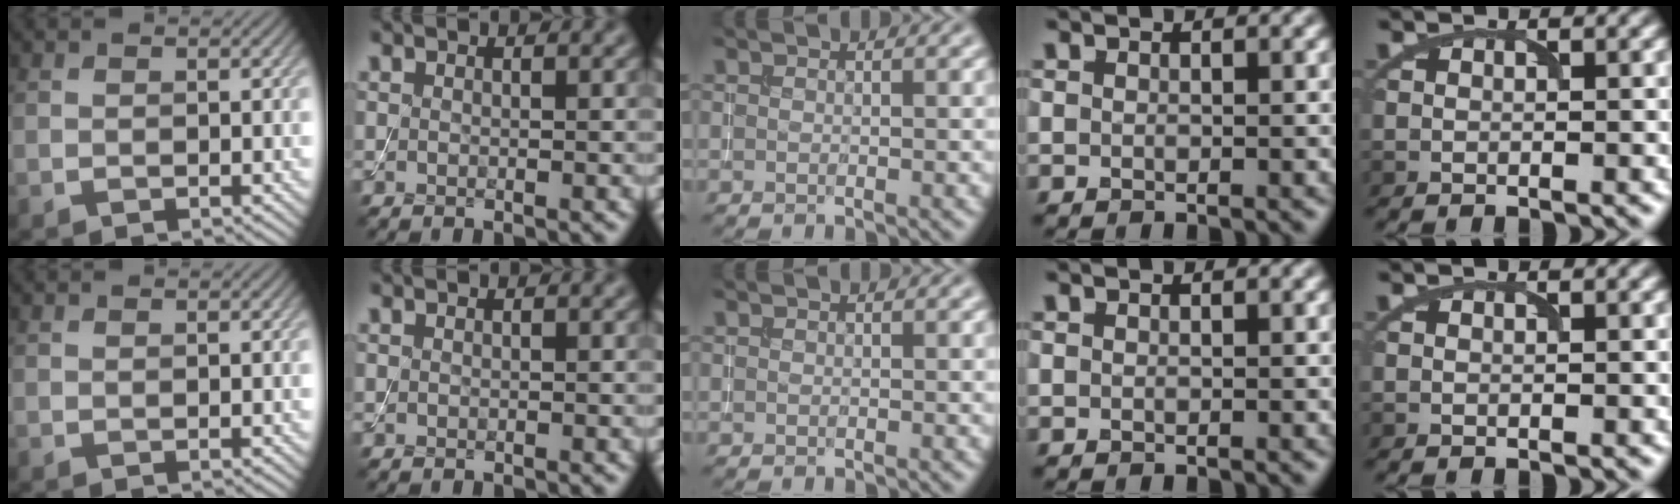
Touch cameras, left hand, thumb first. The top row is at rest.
{}